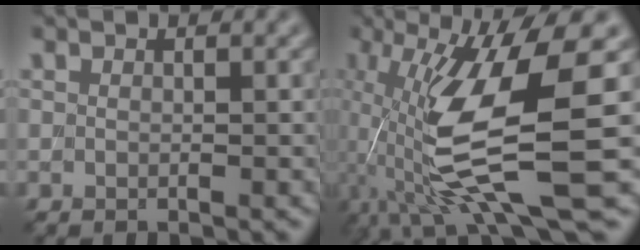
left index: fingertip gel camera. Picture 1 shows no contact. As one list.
[{"total": 12.3, "force": [-1.1, 2.9, 11.8], "torque": [-0.232, -0.009, -0.016]}]